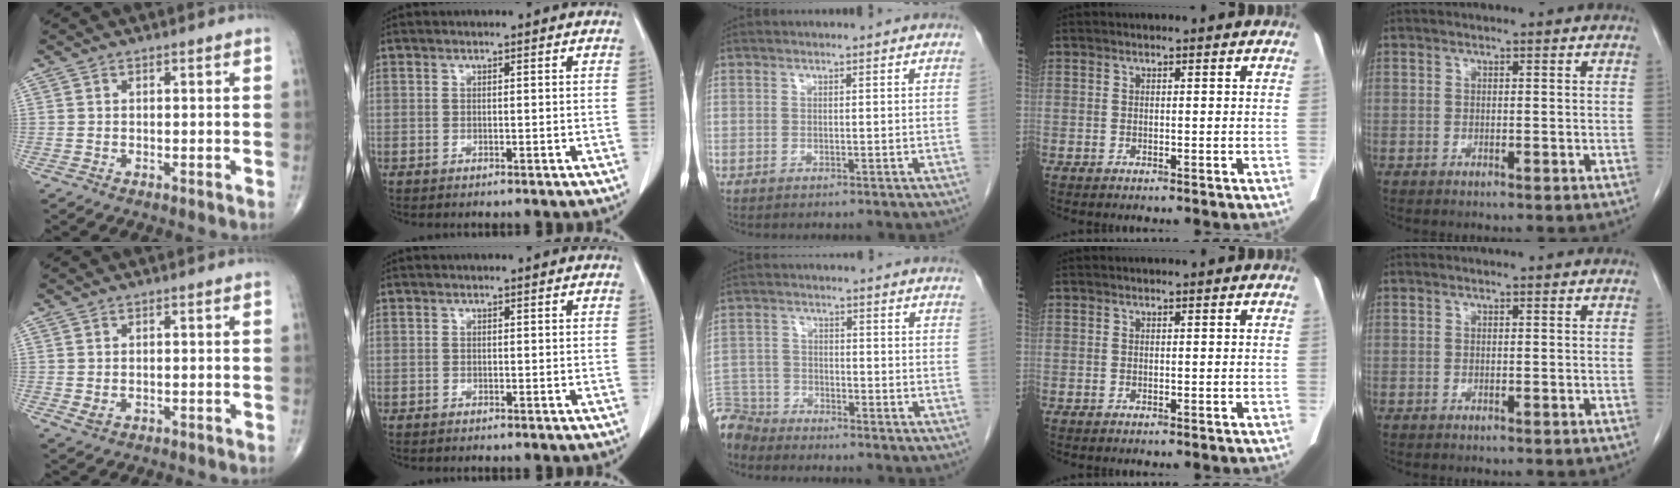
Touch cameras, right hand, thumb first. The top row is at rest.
{"thumb": {"total": 1.6, "force": [-0.2, 1.1, 1.1], "torque": [-0.020, -0.001, 0.002]}, "middle": {"total": 6.1, "force": [-6.0, 1.4, -0.1], "torque": [0.003, -0.006, -0.119]}}